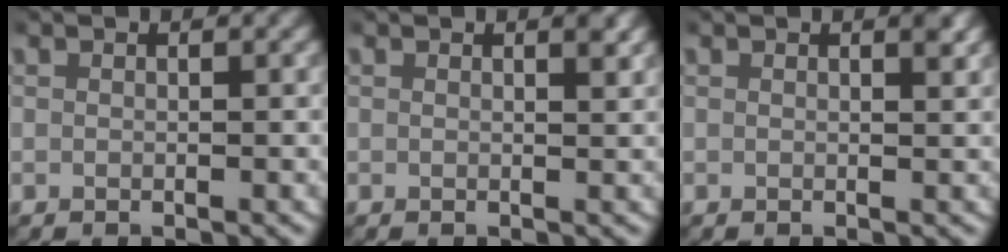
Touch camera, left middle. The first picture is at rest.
{"total": 0.8, "force": [0.6, 0.0, 0.6], "torque": [-0.003, 0.000, 0.009]}
{"total": 0.8, "force": [0.6, 0.0, 0.6], "torque": [-0.004, -0.001, 0.008]}